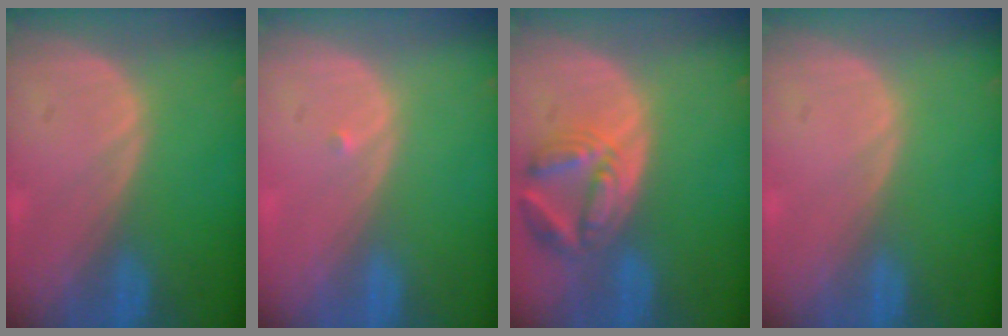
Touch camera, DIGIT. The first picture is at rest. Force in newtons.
{"total": 0.5, "press": 0.4, "slide": 0.3}
{"total": 7.6, "press": 6.8, "slide": 3.4}
{"total": 0.0}